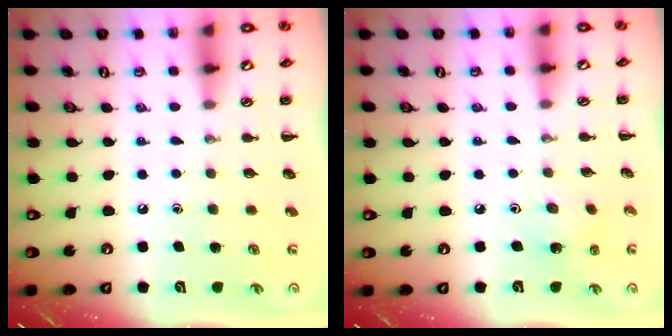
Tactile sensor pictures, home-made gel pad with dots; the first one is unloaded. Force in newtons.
{"total": 2.7, "press": 2.5, "slide": 0.9}